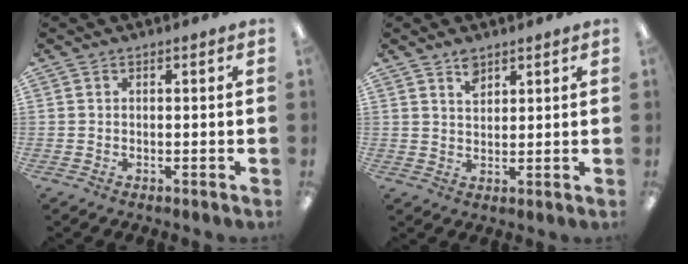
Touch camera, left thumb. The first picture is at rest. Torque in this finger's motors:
{"motor_torque": [0.10, 0.11, -0.10, -0.07, -0.04]}